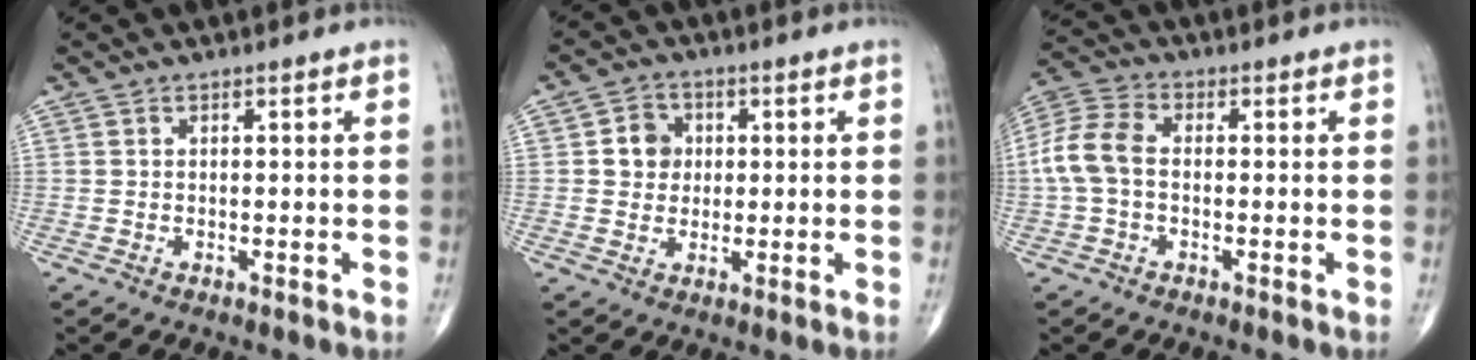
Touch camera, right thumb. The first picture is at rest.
{"total": 5.4, "force": [0.8, 4.8, 2.3], "torque": [-0.010, 0.003, 0.007]}
{"total": 8.0, "force": [-0.4, 5.2, 6.1], "torque": [-0.131, 0.022, -0.019]}